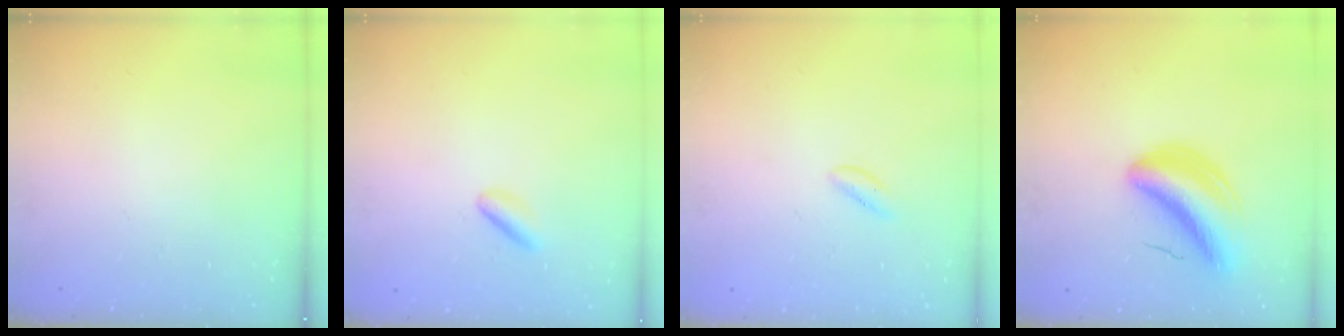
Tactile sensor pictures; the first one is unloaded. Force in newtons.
{"total": 3.1, "press": 3.0, "slide": 1.0}
{"total": 0.6, "press": 0.5, "slide": 0.4}
{"total": 8.1, "press": 7.8, "slide": 2.2}